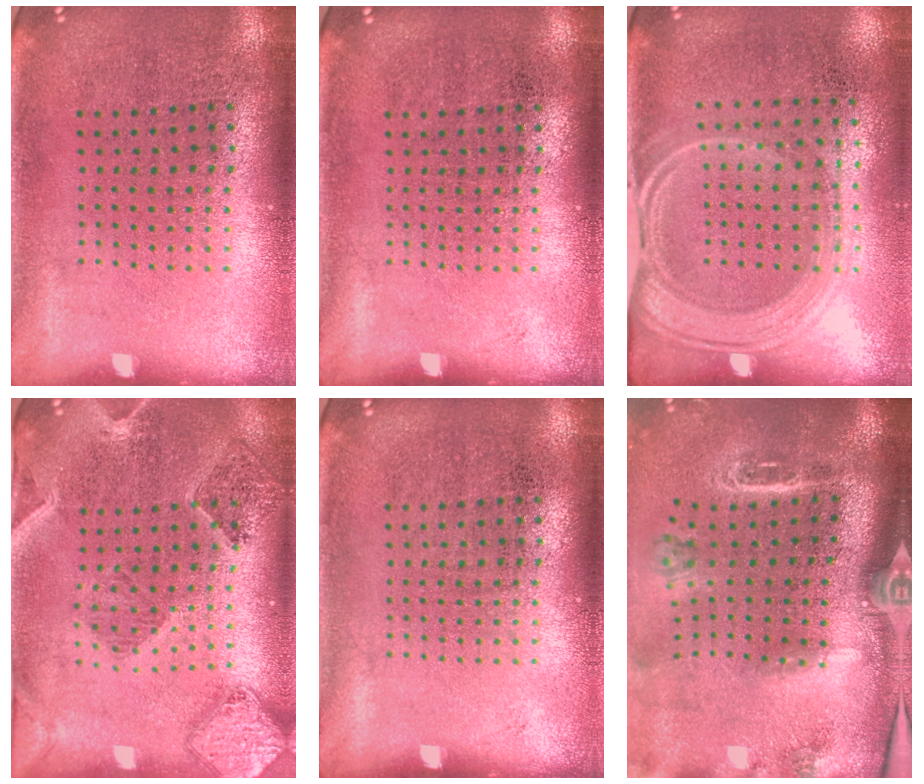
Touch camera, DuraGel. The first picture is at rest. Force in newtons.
{"total": 0.0}
{"total": 1.6, "press": 1.4, "slide": 0.9}
{"total": 1.6, "press": 1.5, "slide": 0.4}
{"total": 0.0}
{"total": 2.8, "press": 2.0, "slide": 2.0}